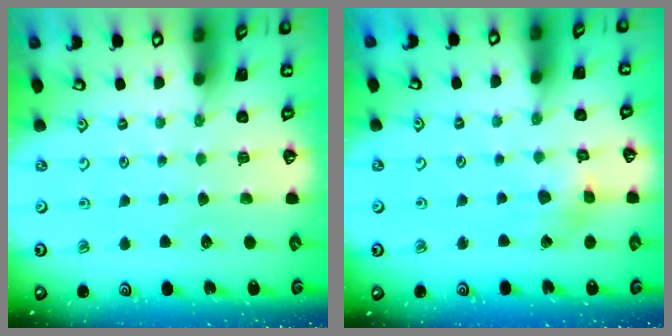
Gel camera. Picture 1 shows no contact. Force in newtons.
{"total": 6.1, "press": 6.1, "slide": 0.5}